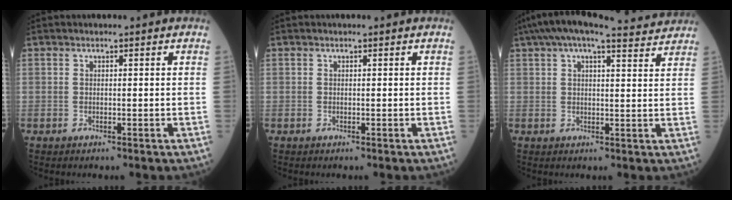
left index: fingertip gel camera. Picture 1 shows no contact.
{"total": 0.0}
{"total": 12.9, "force": [11.4, 1.7, 5.8], "torque": [-0.098, 0.035, 0.151]}